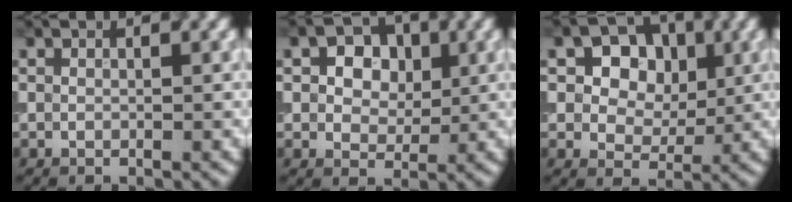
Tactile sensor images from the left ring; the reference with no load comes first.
{"total": 4.6, "force": [1.3, 3.3, 2.9], "torque": [-0.041, 0.009, 0.000]}
{"total": 6.3, "force": [1.9, 4.8, 3.6], "torque": [-0.060, 0.011, 0.013]}